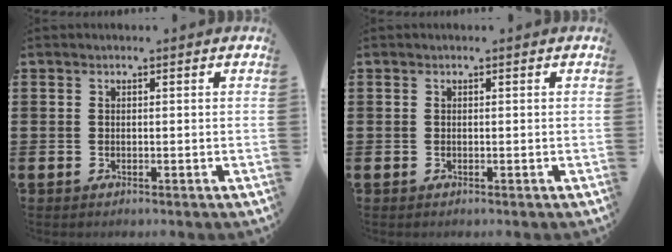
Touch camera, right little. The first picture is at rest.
{"total": 0.0}